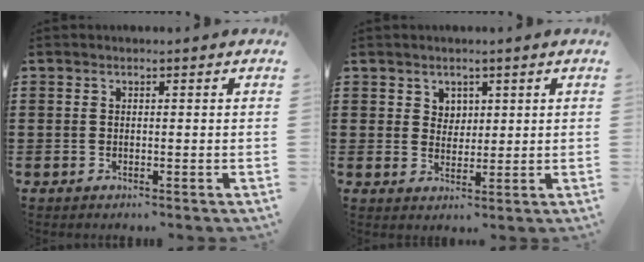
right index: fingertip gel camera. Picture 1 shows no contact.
{"total": 2.8, "force": [1.6, 2.2, 0.4], "torque": [-0.018, 0.009, 0.031]}